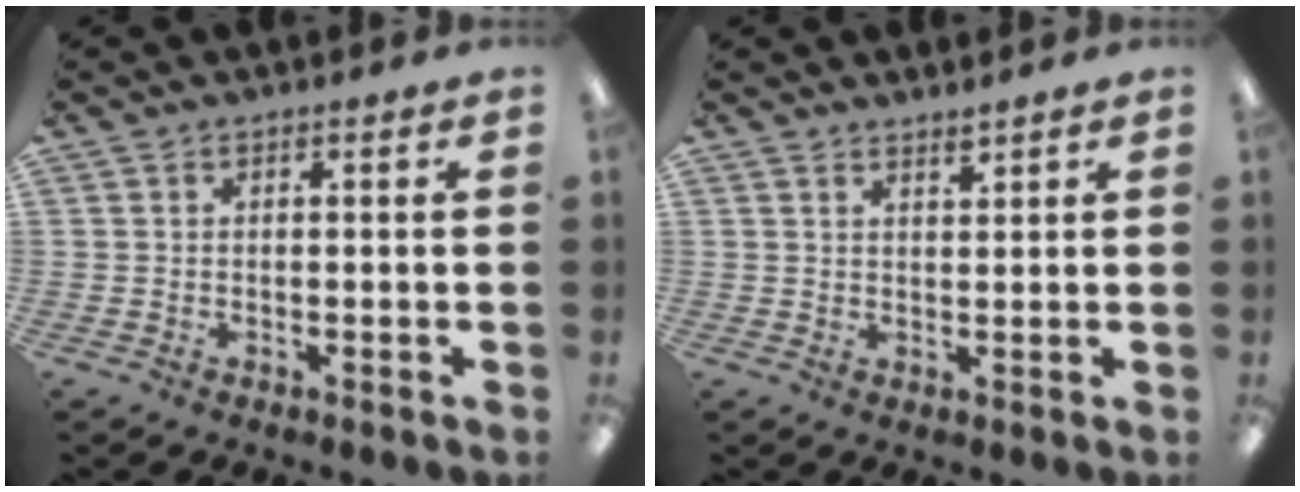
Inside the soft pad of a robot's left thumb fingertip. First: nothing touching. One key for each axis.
{"total": 1.9, "fx": 1.9, "fy": 0.2, "fz": 0.5, "tx": -0.005, "ty": -0.009, "tz": 0.033}